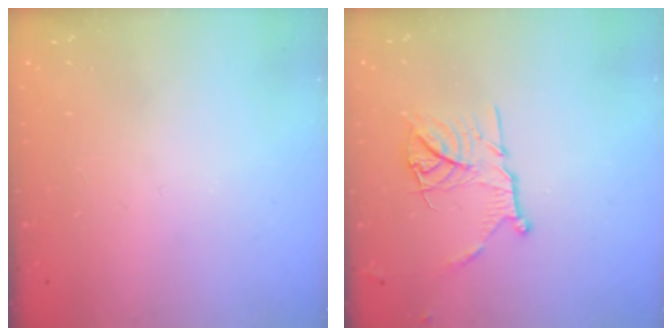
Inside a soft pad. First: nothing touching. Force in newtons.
{"total": 12.8, "press": 12.8, "slide": 1.1}